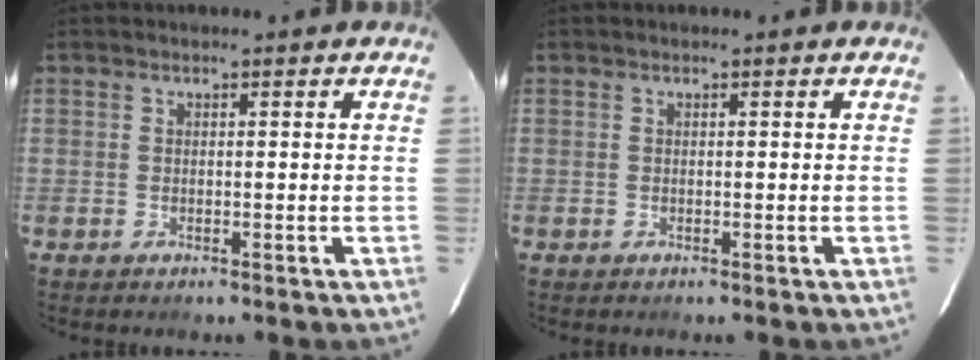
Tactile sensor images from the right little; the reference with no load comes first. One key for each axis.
{"total": 0.0}